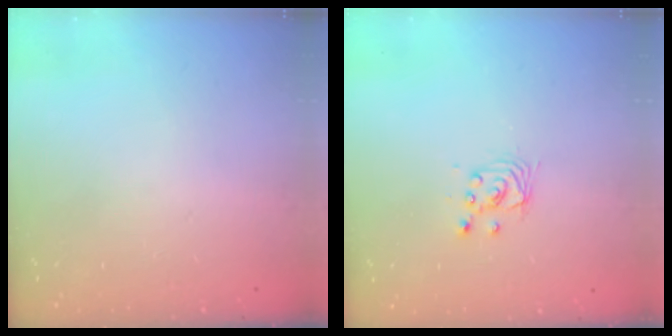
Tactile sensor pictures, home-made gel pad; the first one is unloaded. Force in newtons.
{"total": 2.9, "press": 2.9, "slide": 0.2}